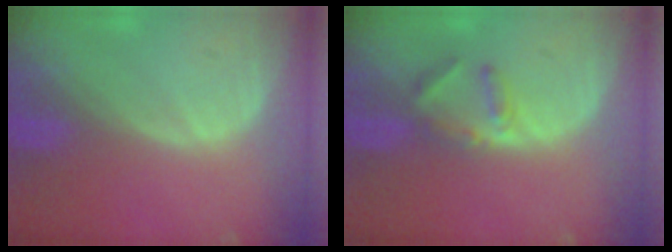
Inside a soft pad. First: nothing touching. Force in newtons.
{"total": 3.2, "press": 3.0, "slide": 1.0}